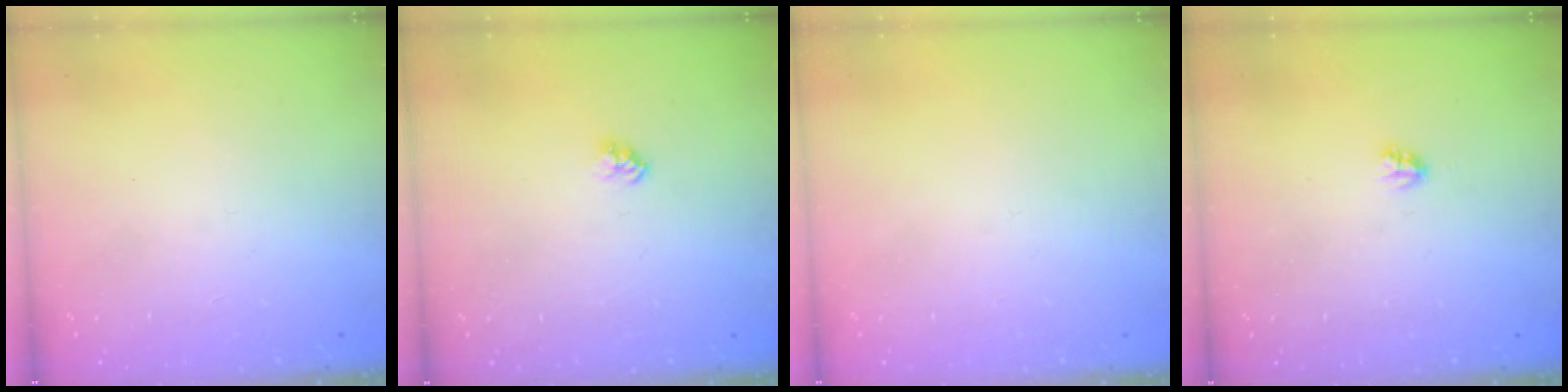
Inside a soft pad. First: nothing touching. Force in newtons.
{"total": 2.3, "press": 2.3, "slide": 0.3}
{"total": 0.0}
{"total": 2.2, "press": 2.2, "slide": 0.2}